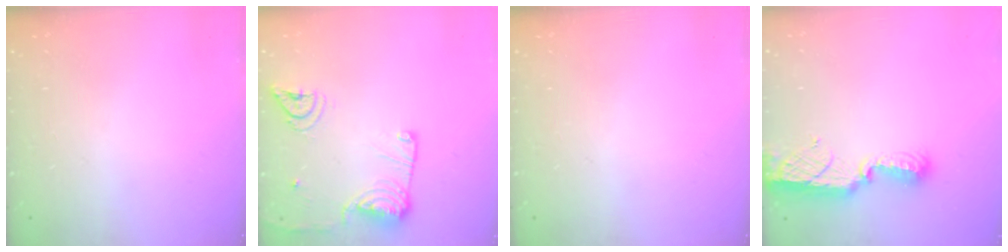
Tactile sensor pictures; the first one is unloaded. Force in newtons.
{"total": 13.5, "press": 13.4, "slide": 1.7}
{"total": 0.0}
{"total": 11.5, "press": 10.3, "slide": 5.0}